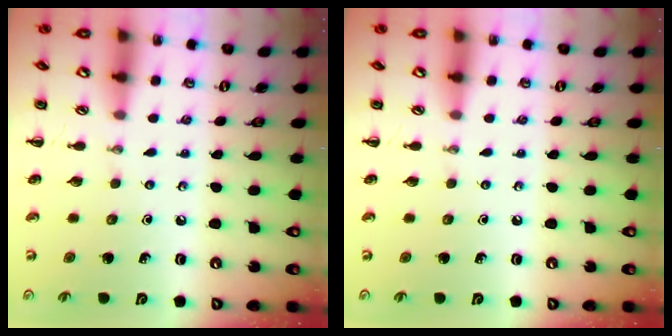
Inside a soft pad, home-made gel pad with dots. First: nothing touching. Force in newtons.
{"total": 0.0}